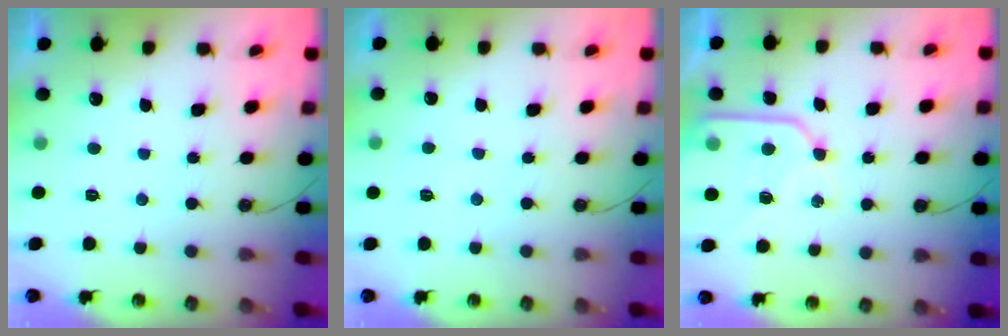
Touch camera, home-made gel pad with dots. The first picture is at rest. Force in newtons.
{"total": 2.0, "press": 2.0, "slide": 0.3}
{"total": 14.8, "press": 14.7, "slide": 1.5}